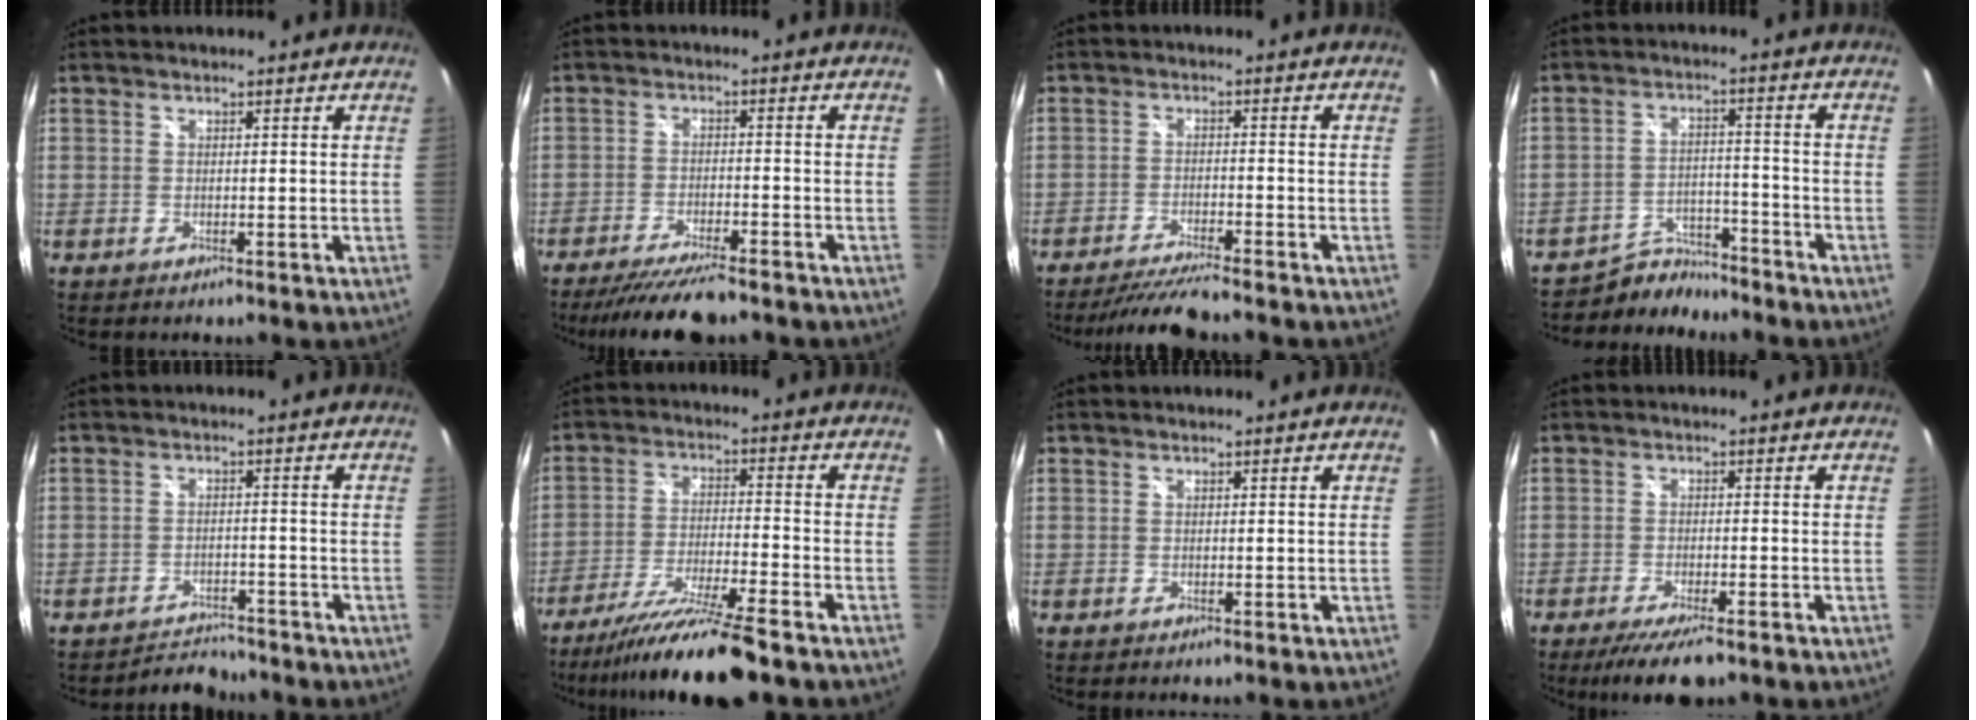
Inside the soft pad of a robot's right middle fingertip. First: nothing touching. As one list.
[{"total": 10.7, "force": [-9.3, 1.5, 5.2], "torque": [-0.117, -0.021, -0.150]}, {"total": 7.6, "force": [-6.9, -0.1, 3.1], "torque": [-0.075, -0.009, -0.119]}, {"total": 6.8, "force": [-6.5, 2.2, 0.2], "torque": [-0.014, 0.018, -0.103]}, {"total": 5.4, "force": [-5.2, 1.6, 0.1], "torque": [-0.012, 0.003, -0.081]}, {"total": 14.2, "force": [-11.8, -0.5, 7.9], "torque": [-0.158, -0.022, -0.200]}, {"total": 0.0}, {"total": 7.6, "force": [-5.7, 1.7, 4.8], "torque": [-0.105, -0.022, -0.094]}]